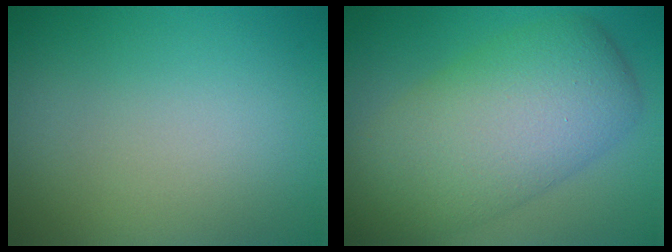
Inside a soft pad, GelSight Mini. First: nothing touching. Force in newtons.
{"total": 10.0, "press": 10.0, "slide": 0.4}